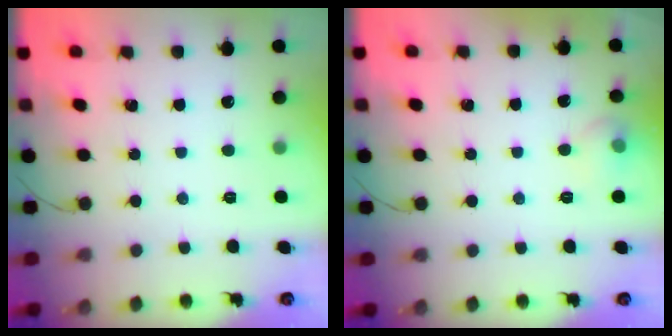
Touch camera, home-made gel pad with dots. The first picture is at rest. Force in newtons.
{"total": 7.0, "press": 6.8, "slide": 1.9}